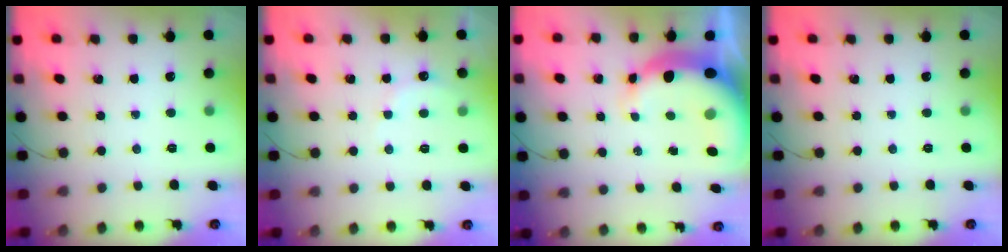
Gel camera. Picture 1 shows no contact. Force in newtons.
{"total": 5.4, "press": 5.3, "slide": 1.4}
{"total": 10.1, "press": 9.8, "slide": 2.6}
{"total": 0.0}